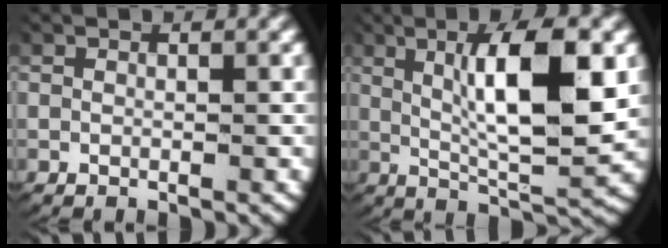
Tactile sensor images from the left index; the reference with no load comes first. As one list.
[{"total": 8.2, "force": [1.9, 2.1, 7.7], "torque": [-0.141, -0.007, 0.038]}]